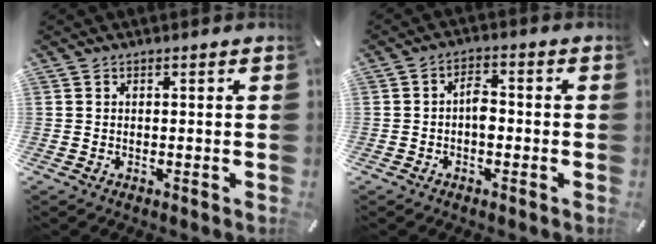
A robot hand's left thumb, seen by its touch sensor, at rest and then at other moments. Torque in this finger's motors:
{"motor_torque": [0.21, 0.95, 0.16, -0.21, 0.14]}